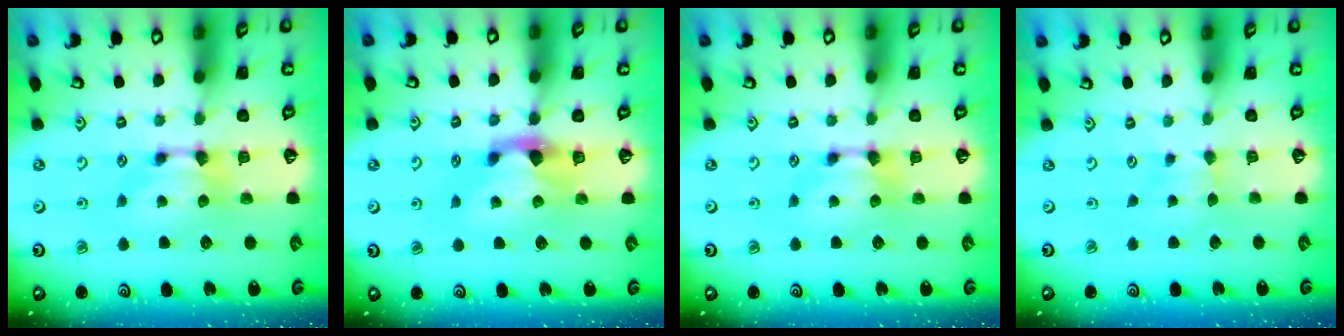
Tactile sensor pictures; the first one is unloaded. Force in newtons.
{"total": 2.0, "press": 1.6, "slide": 1.2}
{"total": 0.0}
{"total": 2.6, "press": 2.6, "slide": 0.5}